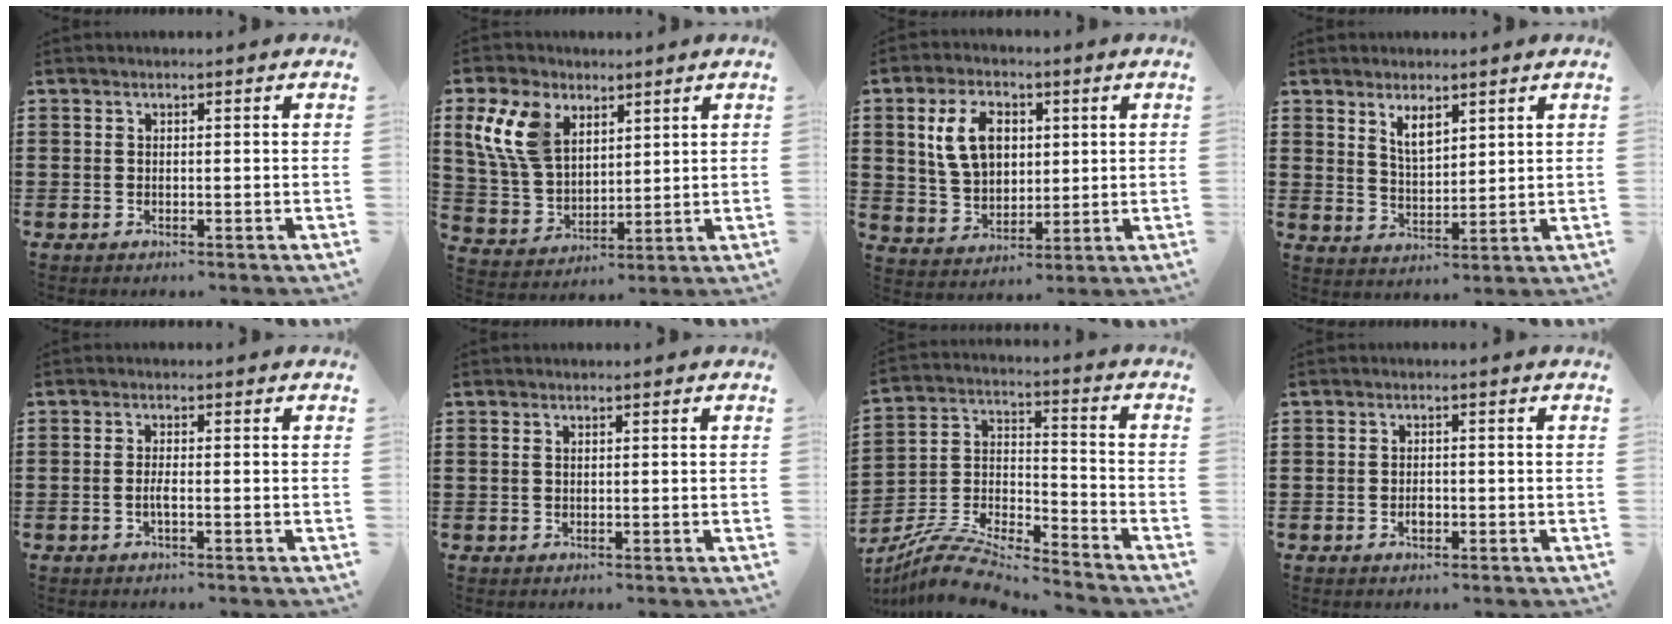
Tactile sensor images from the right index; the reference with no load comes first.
{"total": 10.0, "force": [4.9, 6.3, 6.0], "torque": [-0.160, 0.004, 0.091]}
{"total": 8.9, "force": [2.3, 5.9, 6.2], "torque": [-0.144, 0.013, 0.037]}
{"total": 3.9, "force": [2.7, 1.6, 2.4], "torque": [-0.048, -0.001, 0.047]}
{"total": 1.7, "force": [-0.7, 0.1, 1.5], "torque": [-0.037, -0.005, -0.013]}
{"total": 0.6, "force": [0.2, 0.3, 0.4], "torque": [-0.009, 0.002, 0.004]}
{"total": 8.9, "force": [-8.3, 1.1, 2.9], "torque": [-0.066, 0.004, -0.170]}
{"total": 1.5, "force": [-0.5, 0.8, 1.1], "torque": [-0.023, -0.001, -0.008]}